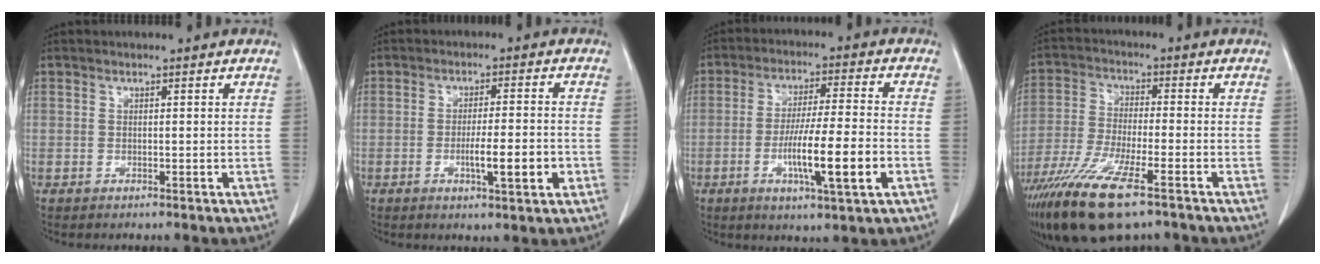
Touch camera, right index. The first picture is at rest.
{"total": 6.6, "force": [-1.9, 0.7, 6.2], "torque": [-0.097, -0.004, -0.025]}
{"total": 11.5, "force": [-3.5, 0.4, 11.0], "torque": [-0.191, -0.010, -0.059]}
{"total": 14.2, "force": [-9.3, 2.5, 10.5], "torque": [-0.212, -0.039, -0.167]}